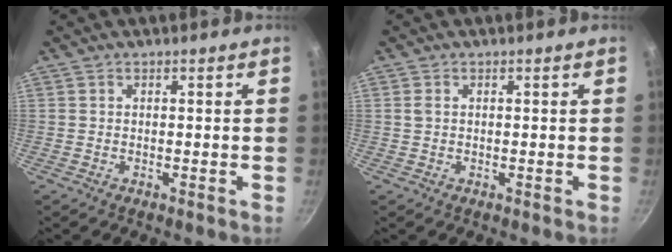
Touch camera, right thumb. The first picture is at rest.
{"total": 0.8, "force": [0.1, 0.6, 0.5], "torque": [-0.010, 0.001, 0.003]}